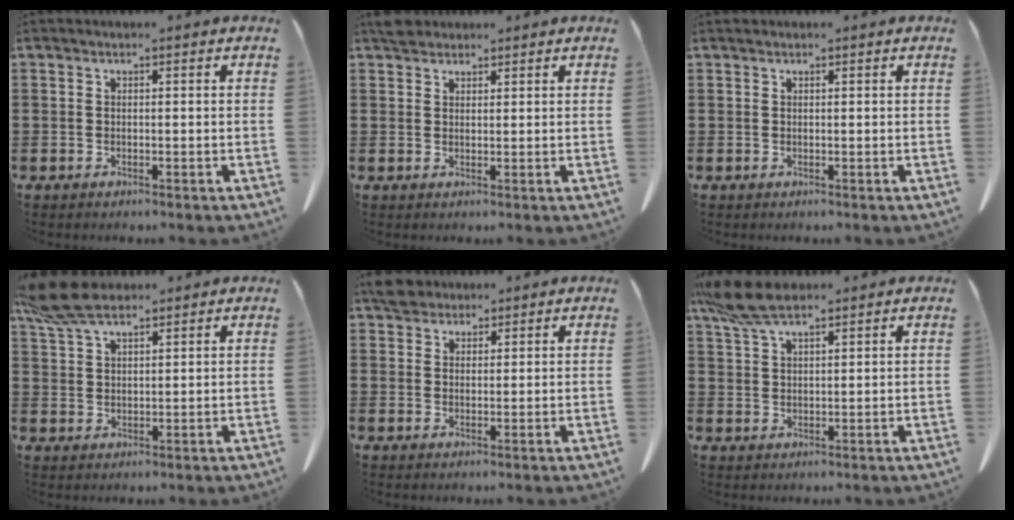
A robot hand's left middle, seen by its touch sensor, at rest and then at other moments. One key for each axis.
{"total": 2.4, "fx": 2.1, "fy": 1.0, "fz": 0.5, "tx": -0.009, "ty": 0.002, "tz": 0.041}
{"total": 0.0}
{"total": 8.0, "fx": 6.2, "fy": 2.5, "fz": 4.5, "tx": -0.110, "ty": -0.004, "tz": 0.116}
{"total": 3.7, "fx": 3.3, "fy": 1.6, "fz": 0.8, "tx": -0.018, "ty": 0.002, "tz": 0.063}
{"total": 7.6, "fx": 5.7, "fy": 2.2, "fz": 4.5, "tx": -0.108, "ty": -0.005, "tz": 0.105}